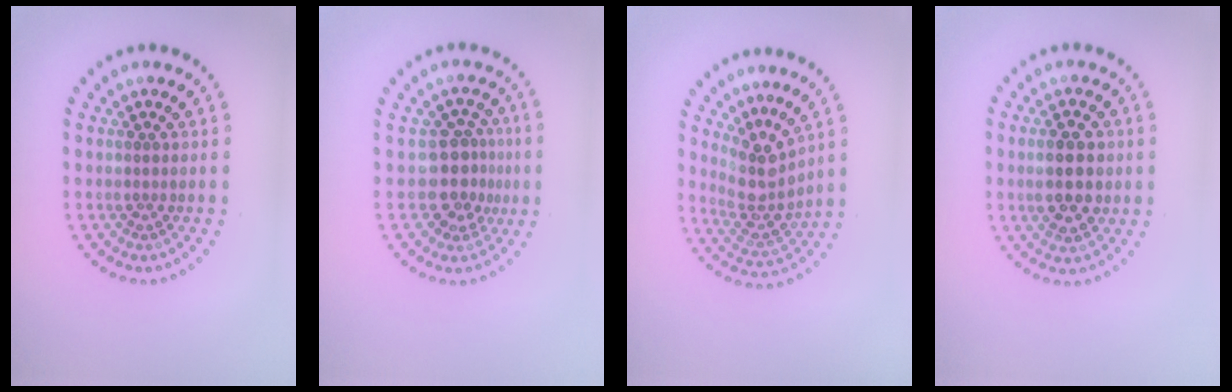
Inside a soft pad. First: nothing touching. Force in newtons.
{"total": 3.5, "press": 3.0, "slide": 1.7}
{"total": 3.8, "press": 2.8, "slide": 2.6}
{"total": 4.7, "press": 4.7, "slide": 0.2}